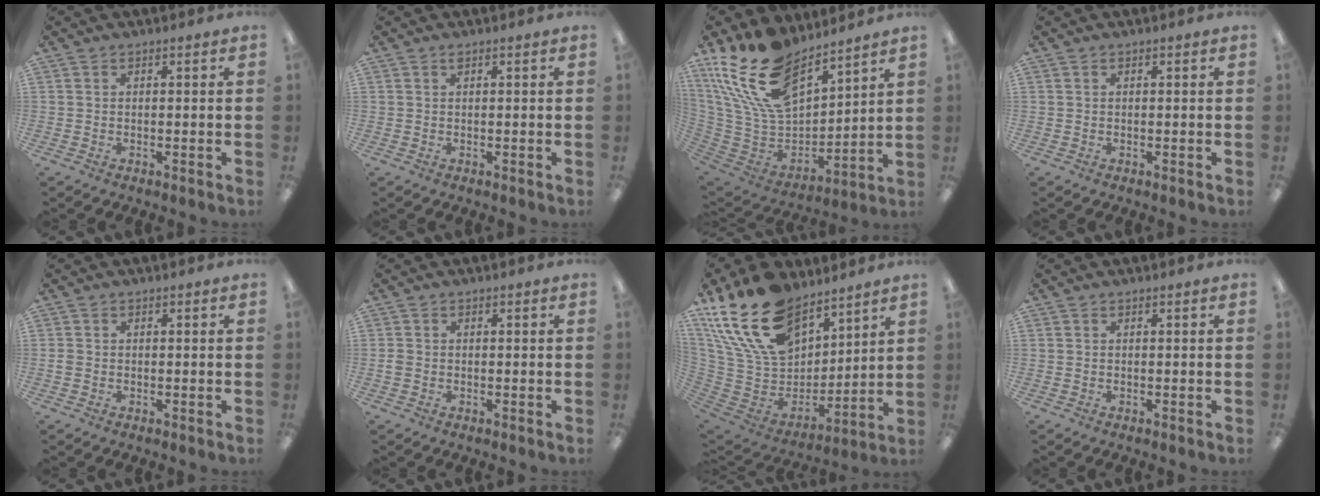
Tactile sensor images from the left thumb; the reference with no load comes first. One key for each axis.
{"total": 0.6, "fx": 0.4, "fy": 0.2, "fz": 0.4, "tx": -0.011, "ty": 0.004, "tz": 0.008}
{"total": 21.9, "fx": 14.6, "fy": 11.4, "fz": 11.7, "tx": -0.259, "ty": -0.084, "tz": 0.270}
{"total": 0.0}
{"total": 1.0, "fx": -0.3, "fy": 0.9, "fz": 0.5, "tx": -0.009, "ty": 0.003, "tz": -0.006}
{"total": 1.3, "fx": -0.3, "fy": 1.1, "fz": 0.7, "tx": -0.012, "ty": 0.003, "tz": -0.007}
{"total": 23.6, "fx": 14.9, "fy": 13.7, "fz": 12.1, "tx": -0.262, "ty": -0.080, "tz": 0.275}
{"total": 0.0}